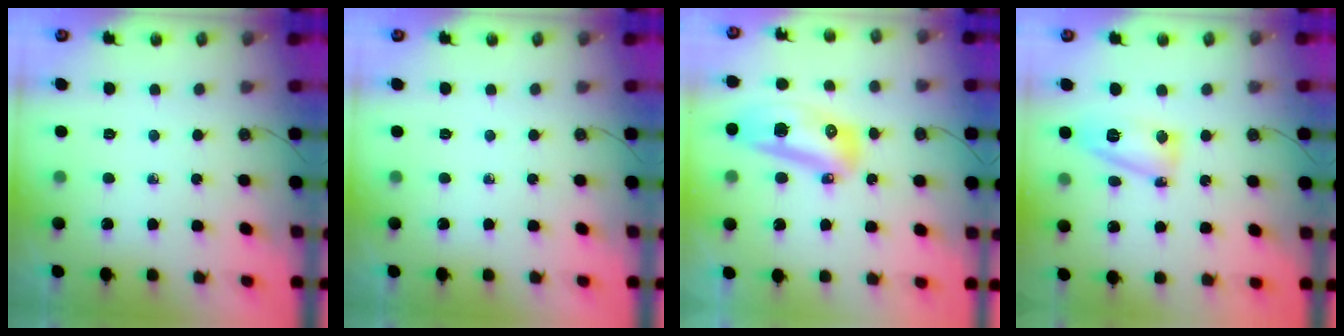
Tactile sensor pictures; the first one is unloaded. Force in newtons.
{"total": 0.0}
{"total": 13.5, "press": 13.4, "slide": 1.6}
{"total": 9.6, "press": 9.6, "slide": 0.7}